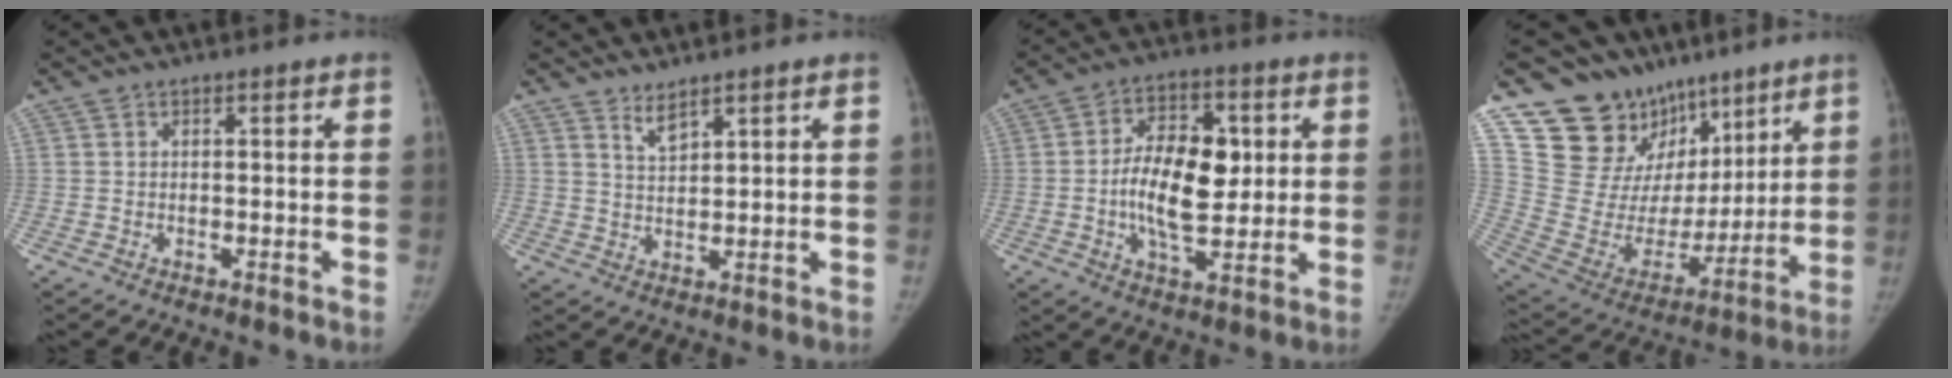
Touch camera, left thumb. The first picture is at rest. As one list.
[{"total": 2.8, "force": [2.4, 0.4, 1.4], "torque": [-0.024, -0.024, 0.051]}, {"total": 13.1, "force": [0.5, 7.1, 11.0], "torque": [-0.162, 0.003, 0.007]}, {"total": 21.6, "force": [14.1, 15.2, 6.1], "torque": [-0.054, -0.050, 0.251]}]